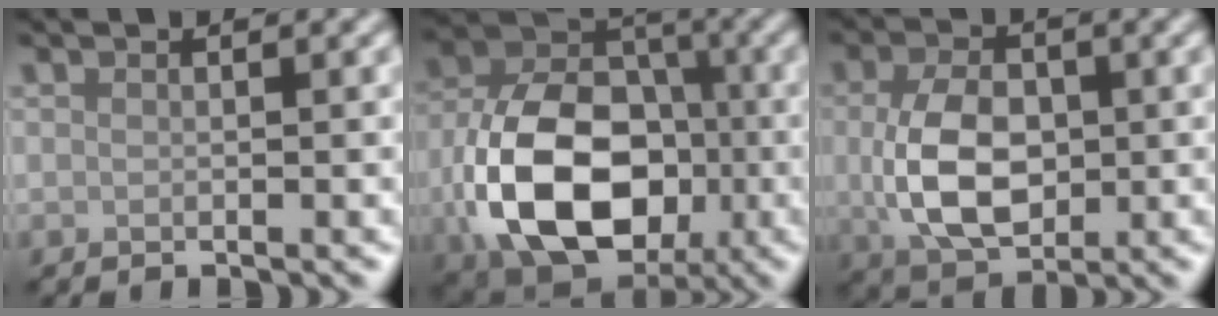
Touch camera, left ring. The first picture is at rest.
{"total": 13.8, "force": [-3.7, 9.6, 9.2], "torque": [-0.180, -0.023, -0.076]}
{"total": 7.1, "force": [-0.2, 4.7, 5.4], "torque": [-0.116, -0.006, 0.000]}